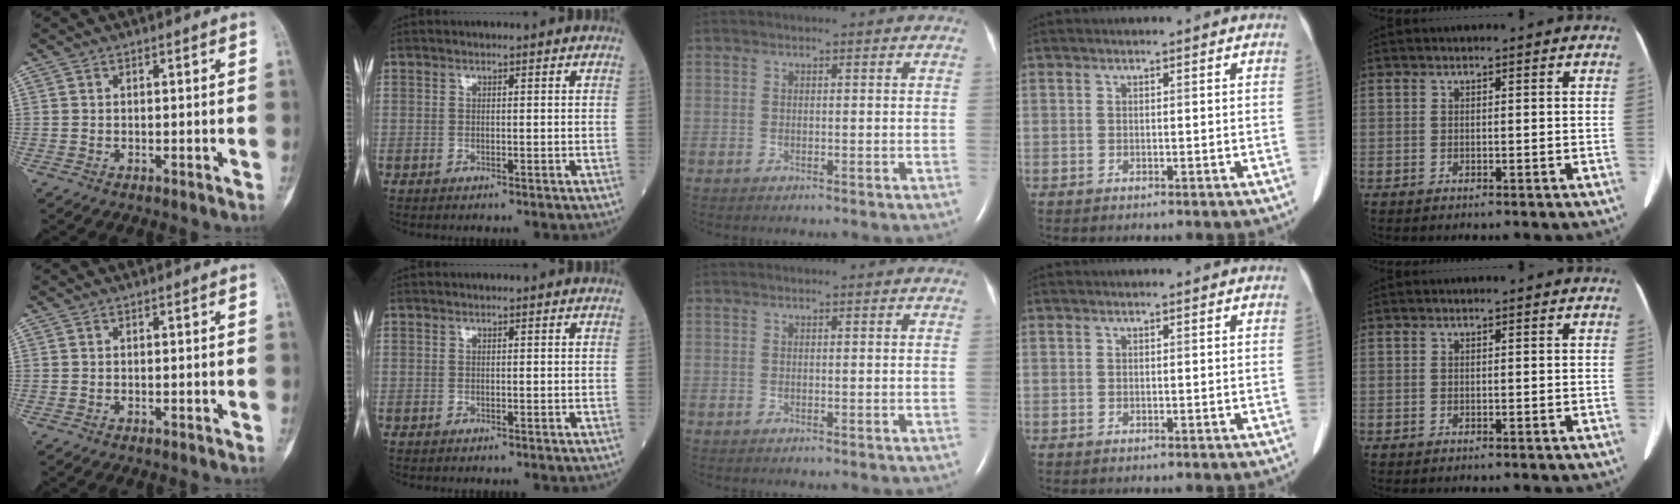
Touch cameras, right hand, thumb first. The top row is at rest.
{}